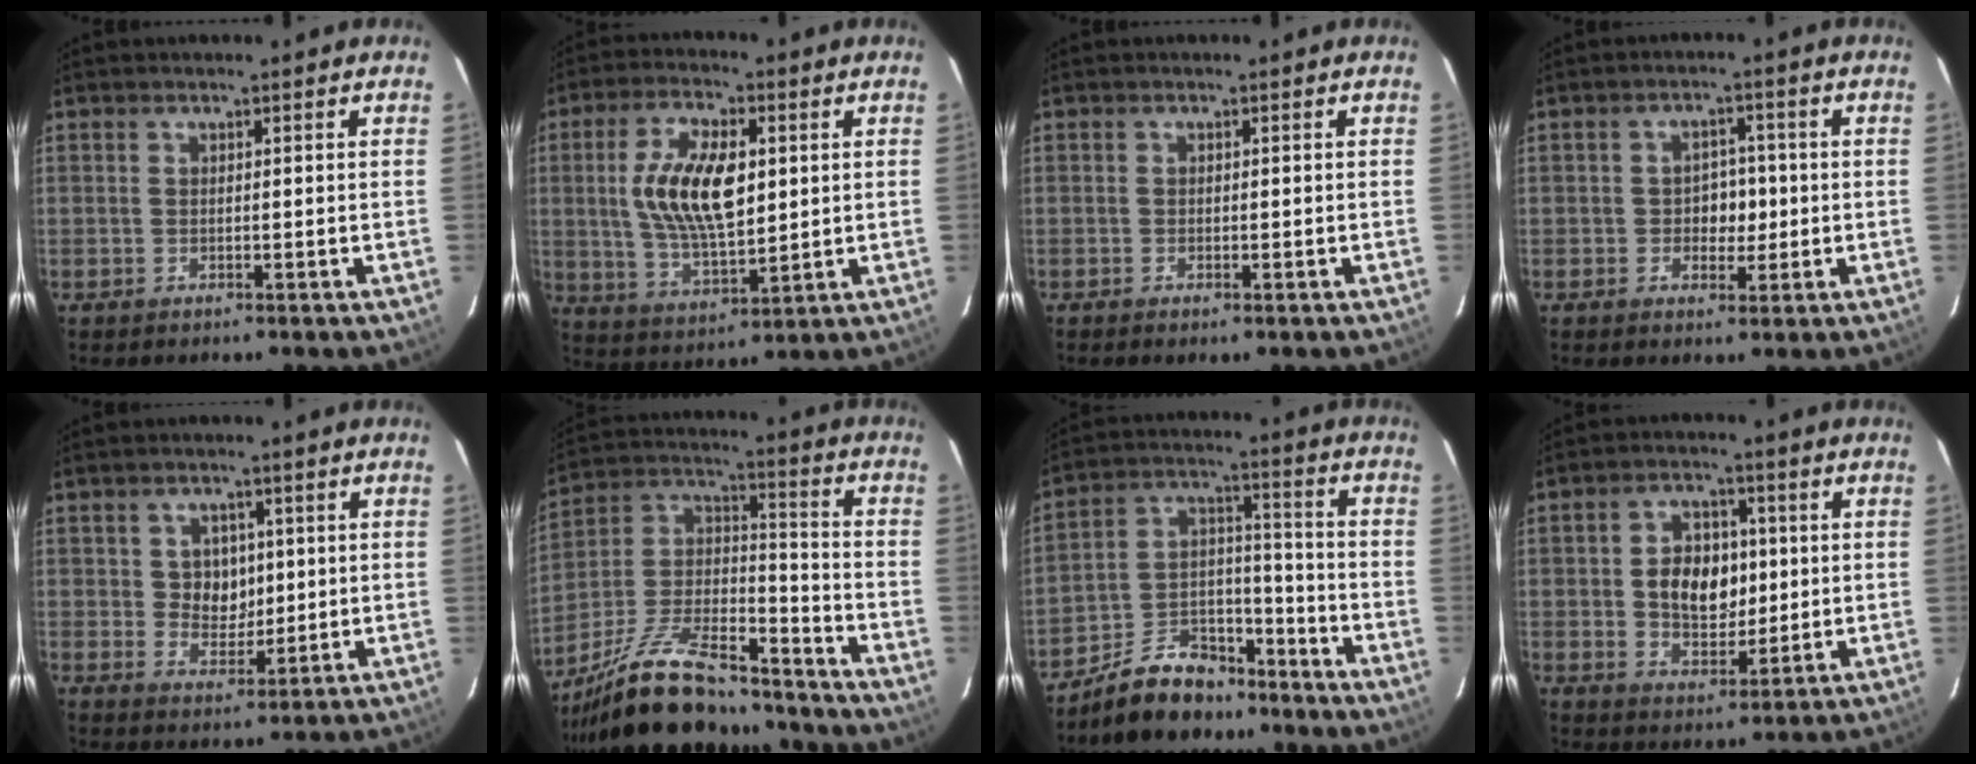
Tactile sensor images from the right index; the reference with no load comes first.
{"total": 14.2, "force": [2.2, 6.6, 12.4], "torque": [-0.235, 0.004, 0.048]}
{"total": 0.8, "force": [-0.5, 0.2, 0.6], "torque": [-0.011, -0.002, -0.009]}
{"total": 4.1, "force": [-0.5, 3.4, 2.3], "torque": [-0.035, 0.010, -0.007]}
{"total": 5.5, "force": [0.9, 4.9, 2.4], "torque": [-0.040, 0.008, 0.022]}
{"total": 24.1, "force": [-19.1, 7.6, 12.6], "torque": [-0.243, 0.008, -0.308]}
{"total": 12.6, "force": [-9.7, 6.6, 4.7], "torque": [-0.093, 0.051, -0.152]}
{"total": 9.6, "force": [0.6, 6.8, 6.7], "torque": [-0.121, 0.013, 0.018]}